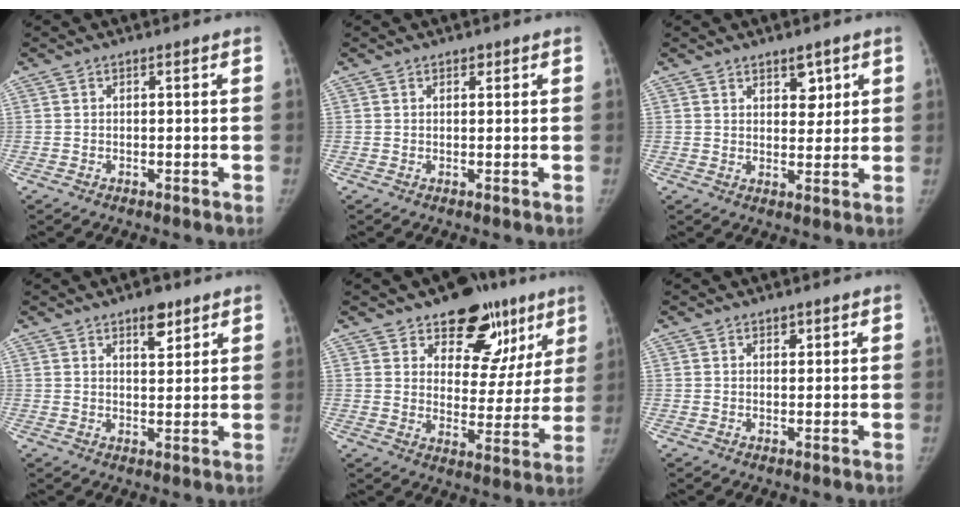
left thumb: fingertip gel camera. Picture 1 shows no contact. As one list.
[{"total": 0.8, "force": [0.5, 0.5, 0.4], "torque": [-0.001, -0.003, 0.006]}, {"total": 4.4, "force": [2.4, 2.6, 2.6], "torque": [-0.009, -0.015, 0.036]}, {"total": 4.8, "force": [3.1, 2.1, 3.1], "torque": [-0.027, -0.018, 0.045]}, {"total": 17.7, "force": [10.9, 10.3, 9.4], "torque": [-0.053, -0.046, 0.150]}, {"total": 1.2, "force": [0.7, 0.8, 0.5], "torque": [0.002, -0.003, 0.009]}]